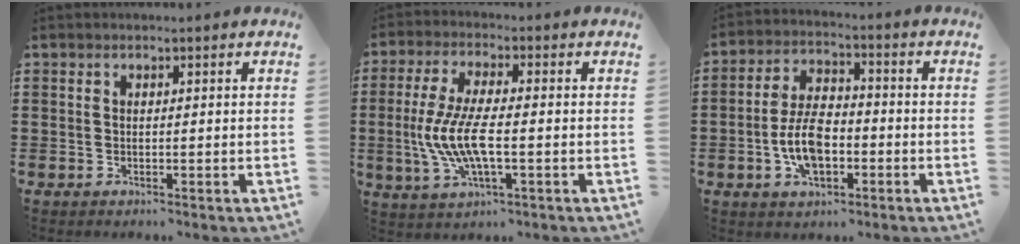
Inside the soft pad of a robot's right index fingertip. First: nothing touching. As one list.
[{"total": 8.5, "force": [-1.9, 2.7, 7.9], "torque": [-0.184, -0.014, -0.043]}, {"total": 8.0, "force": [-2.2, 4.2, 6.4], "torque": [-0.144, 0.005, -0.045]}]